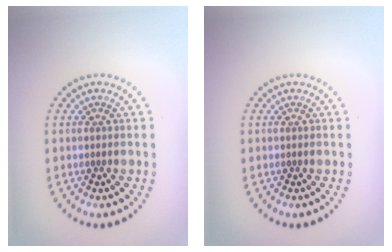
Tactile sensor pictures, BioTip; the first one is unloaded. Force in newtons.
{"total": 0.0}